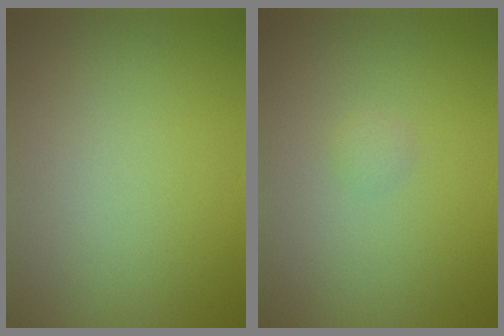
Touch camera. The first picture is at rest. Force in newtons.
{"total": 0.6, "press": 0.6, "slide": 0.0}